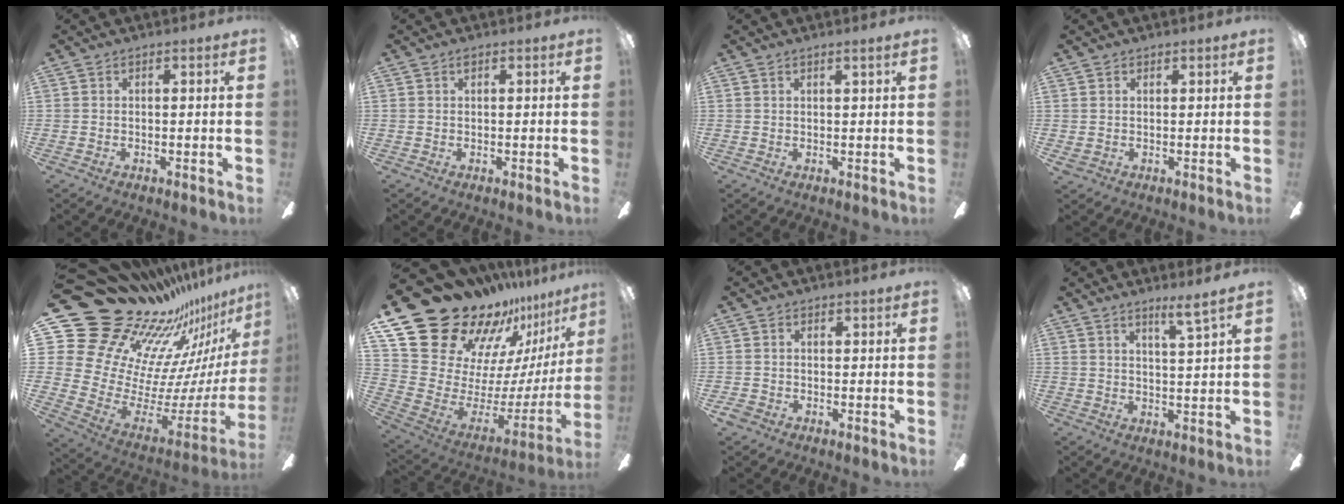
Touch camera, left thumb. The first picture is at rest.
{"total": 0.6, "force": [0.4, 0.2, 0.4], "torque": [-0.008, 0.002, 0.007]}
{"total": 1.2, "force": [1.0, -0.3, 0.6], "torque": [-0.012, -0.002, 0.018]}
{"total": 1.5, "force": [0.9, 1.2, 0.2], "torque": [-0.005, 0.001, 0.017]}
{"total": 25.1, "force": [19.1, 12.7, 10.0], "torque": [-0.140, -0.202, 0.415]}
{"total": 26.6, "force": [20.5, 13.0, 10.8], "torque": [-0.187, -0.170, 0.398]}
{"total": 1.9, "force": [-0.5, 1.8, 0.5], "torque": [-0.008, 0.004, -0.008]}
{"total": 4.3, "force": [3.7, -0.8, 2.2], "torque": [-0.036, -0.028, 0.059]}